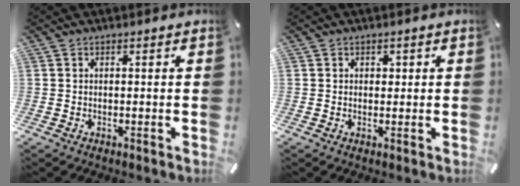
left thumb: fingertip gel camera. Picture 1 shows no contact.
{"total": 1.0, "force": [0.2, 1.0, 0.2], "torque": [0.002, 0.001, 0.001]}